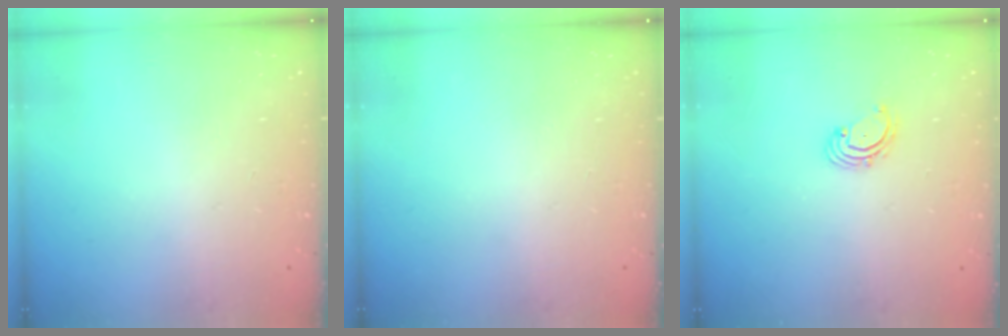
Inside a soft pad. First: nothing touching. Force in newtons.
{"total": 0.0}
{"total": 2.0, "press": 1.9, "slide": 0.6}